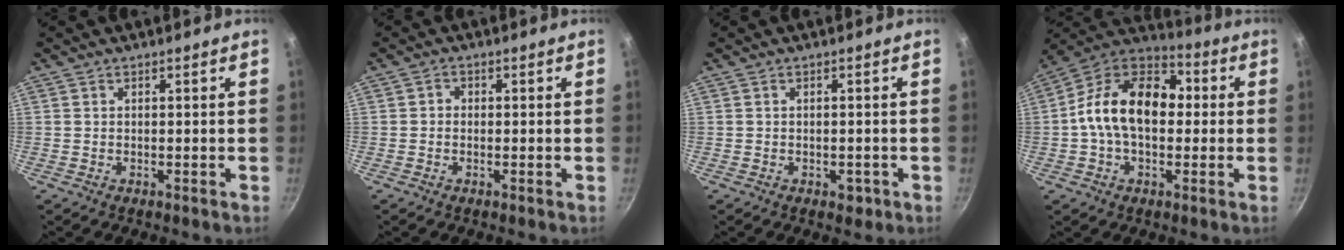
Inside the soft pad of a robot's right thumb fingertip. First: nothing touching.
{"total": 1.2, "force": [-0.3, 1.0, 0.5], "torque": [-0.006, 0.006, -0.009]}
{"total": 2.2, "force": [-0.9, 1.4, 1.4], "torque": [-0.015, 0.006, -0.004]}
{"total": 17.5, "force": [0.4, 11.7, 13.1], "torque": [-0.183, 0.041, -0.017]}